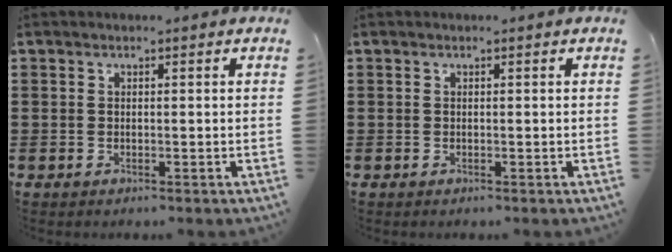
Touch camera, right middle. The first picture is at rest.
{"total": 0.0}